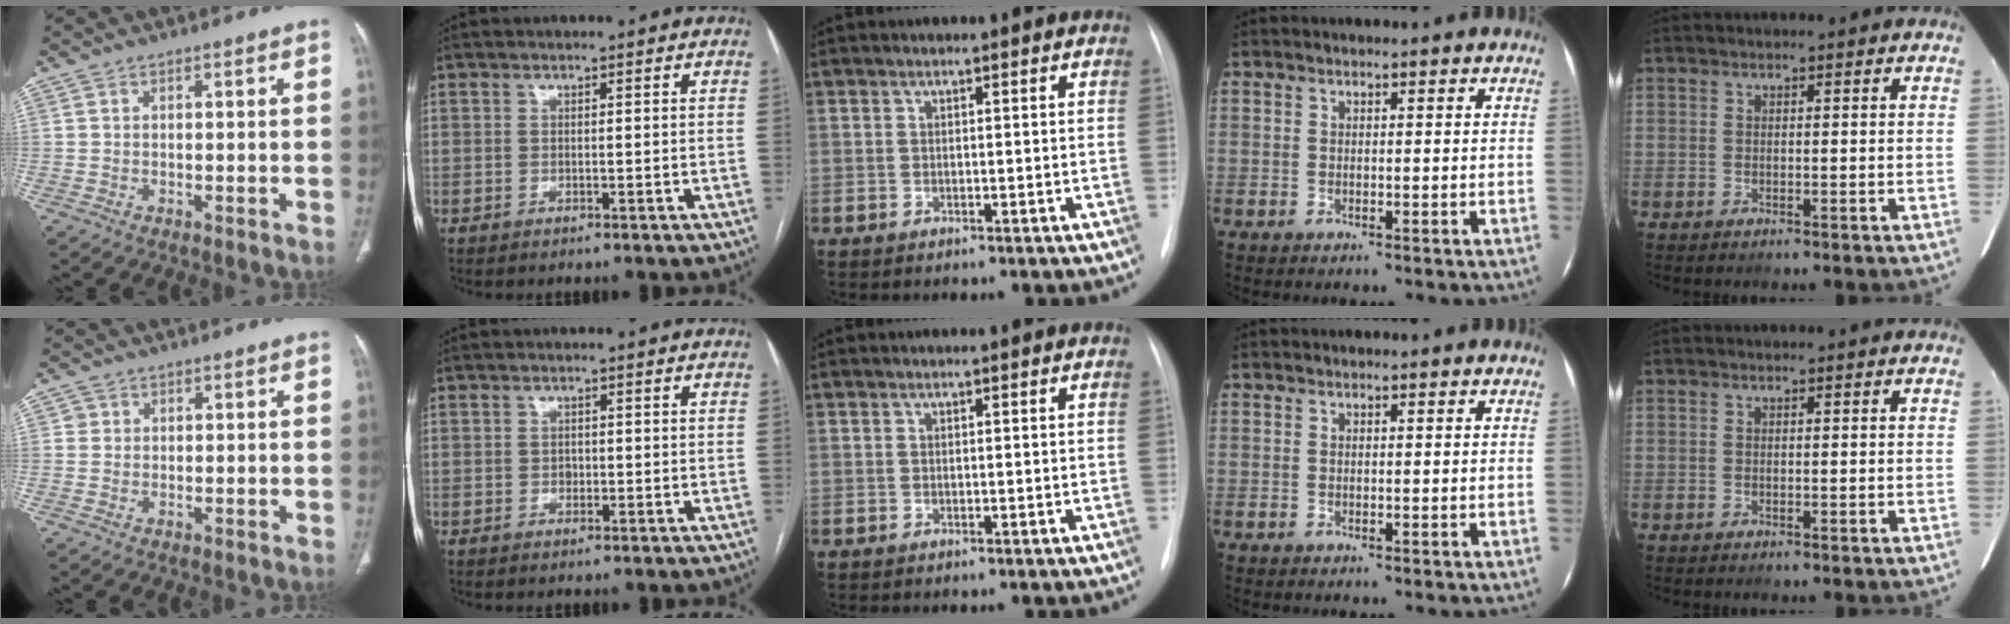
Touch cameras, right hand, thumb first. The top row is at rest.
{"thumb": {"total": 1.0, "force": [0.2, 1.0, 0.1], "torque": [0.007, 0.003, 0.003]}, "index": {"total": 0.9, "force": [-0.2, 0.7, 0.4], "torque": [-0.005, 0.003, -0.004]}}